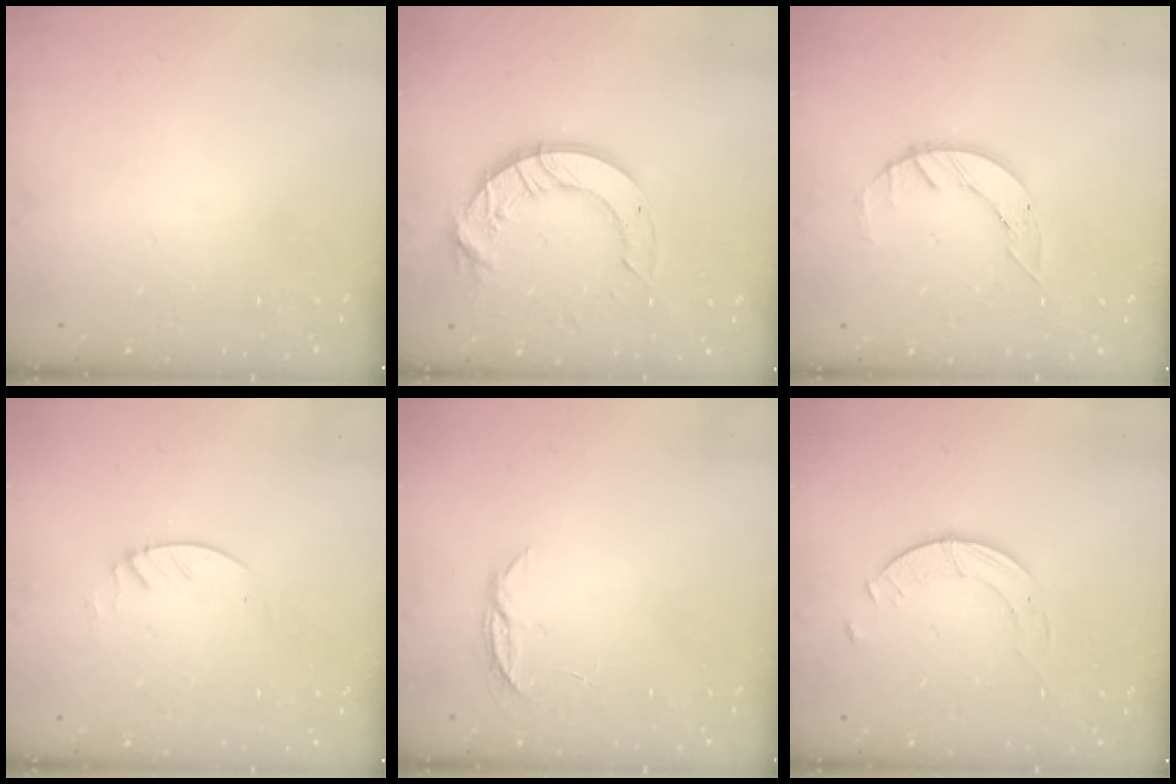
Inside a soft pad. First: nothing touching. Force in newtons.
{"total": 11.6, "press": 11.6, "slide": 1.2}
{"total": 3.4, "press": 3.4, "slide": 0.4}
{"total": 2.3, "press": 2.3, "slide": 0.2}
{"total": 4.0, "press": 4.0, "slide": 0.5}
{"total": 2.3, "press": 2.3, "slide": 0.3}